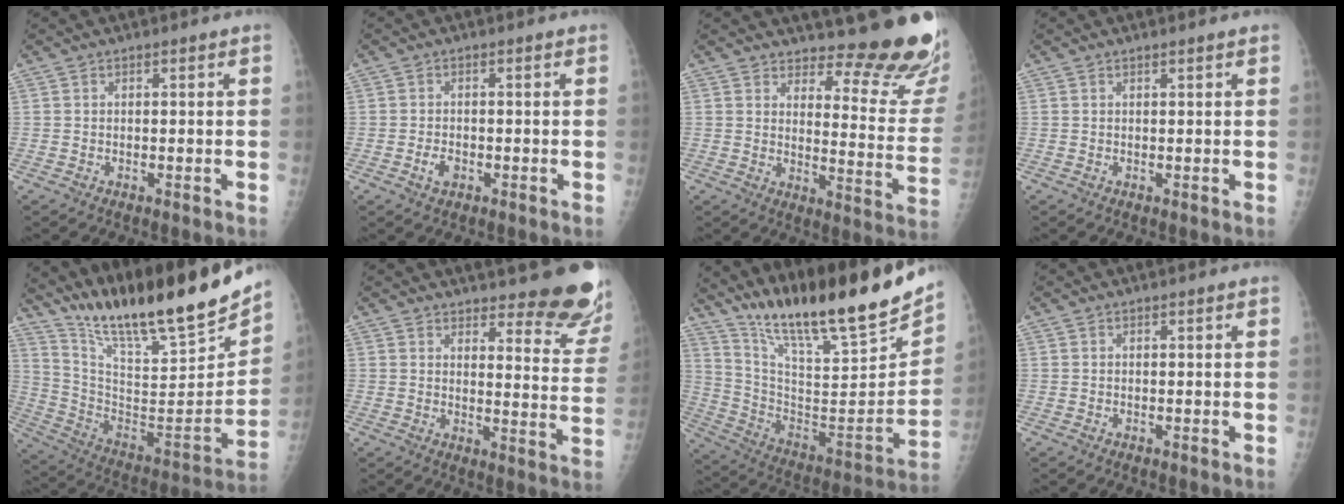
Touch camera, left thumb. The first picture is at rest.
{"total": 2.3, "force": [-0.9, 1.6, 1.5], "torque": [-0.024, 0.002, -0.014]}
{"total": 17.5, "force": [15.9, 3.8, 6.4], "torque": [-0.035, -0.167, 0.183]}
{"total": 0.7, "force": [0.6, 0.0, 0.4], "torque": [-0.007, 0.001, 0.011]}
{"total": 26.8, "force": [22.3, 3.6, 14.4], "torque": [-0.218, -0.121, 0.366]}
{"total": 14.6, "force": [12.4, 4.0, 6.6], "torque": [-0.036, -0.103, 0.135]}
{"total": 27.1, "force": [21.6, 3.9, 15.9], "torque": [-0.240, -0.112, 0.356]}
{"total": 0.0}